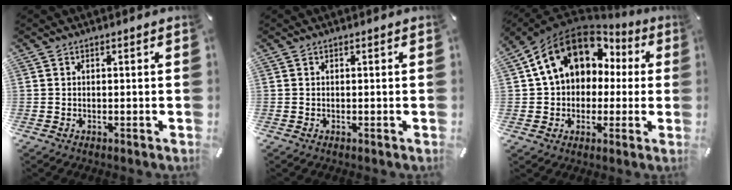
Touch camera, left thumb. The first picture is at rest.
{"total": 0.0}
{"total": 15.9, "force": [5.6, 12.5, 8.1], "torque": [-0.146, -0.016, 0.104]}